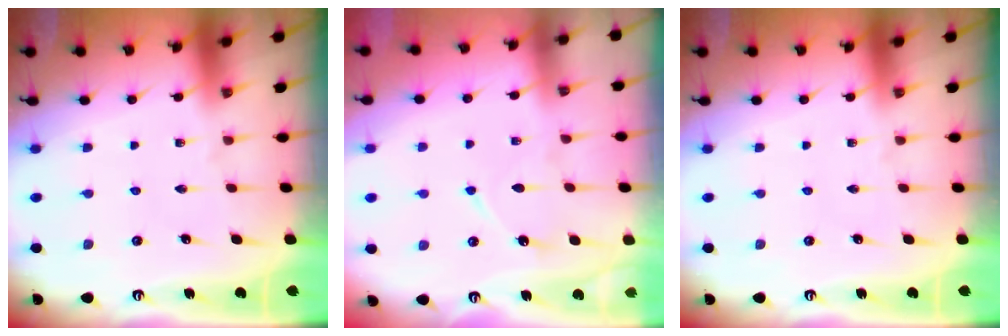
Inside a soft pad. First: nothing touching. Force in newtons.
{"total": 7.4, "press": 7.3, "slide": 0.7}
{"total": 0.0}